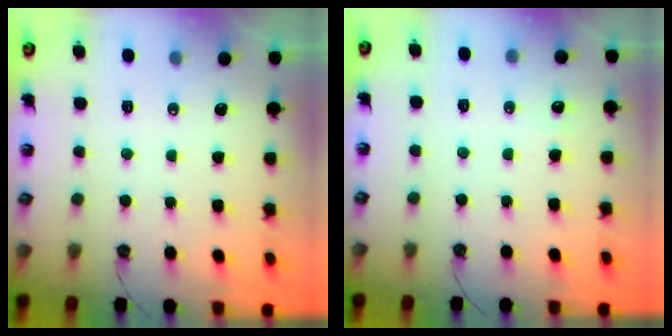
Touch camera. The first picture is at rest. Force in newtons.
{"total": 4.9, "press": 4.8, "slide": 1.0}